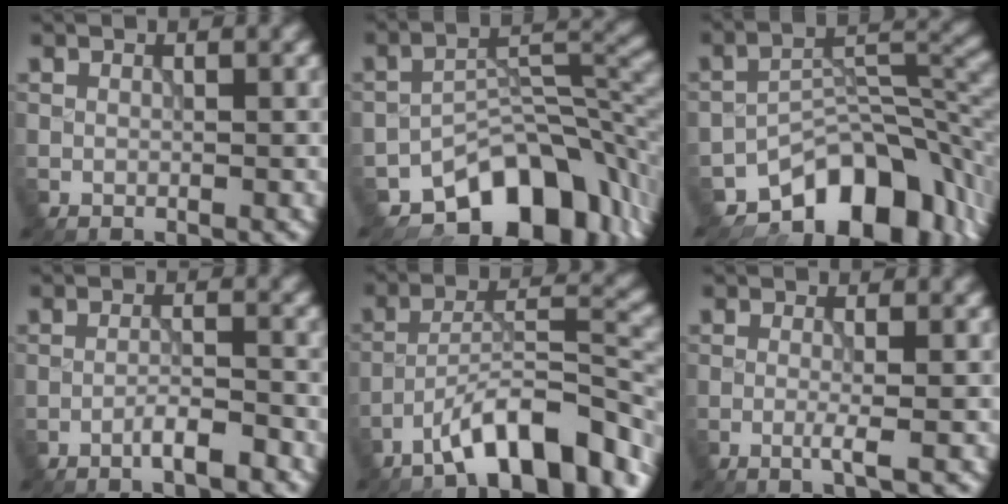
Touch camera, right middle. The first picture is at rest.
{"total": 10.6, "force": [-7.0, 5.3, 5.9], "torque": [-0.067, -0.004, -0.122]}
{"total": 10.3, "force": [-6.8, 5.0, 5.9], "torque": [-0.070, -0.006, -0.120]}
{"total": 2.6, "force": [-1.8, 0.4, 1.9], "torque": [-0.029, 0.010, -0.034]}
{"total": 9.8, "force": [-6.7, 2.5, 6.7], "torque": [-0.101, 0.016, -0.113]}
{"total": 1.8, "force": [-0.4, 0.3, 1.7], "torque": [-0.029, -0.001, -0.015]}